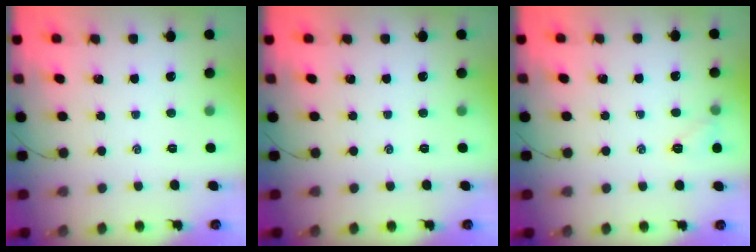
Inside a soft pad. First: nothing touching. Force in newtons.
{"total": 0.0}
{"total": 5.7, "press": 5.6, "slide": 1.1}